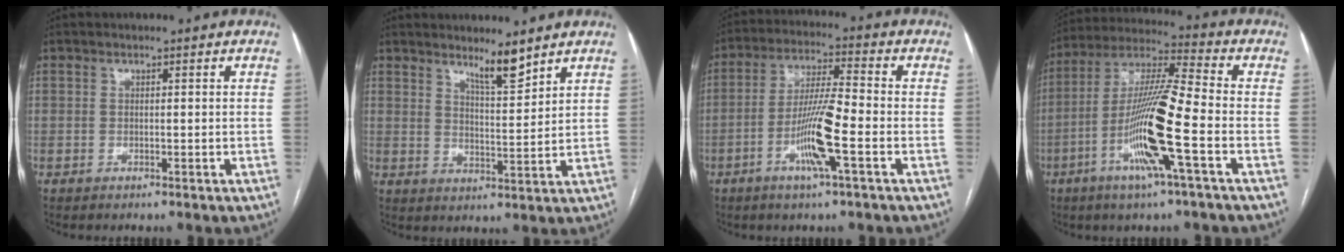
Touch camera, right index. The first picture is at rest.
{"total": 5.3, "force": [4.3, 0.1, 3.0], "torque": [-0.051, -0.015, 0.075]}
{"total": 10.0, "force": [-3.6, 0.2, 9.3], "torque": [-0.182, -0.003, -0.070]}
{"total": 15.1, "force": [-5.1, -0.1, 14.2], "torque": [-0.282, -0.006, -0.102]}